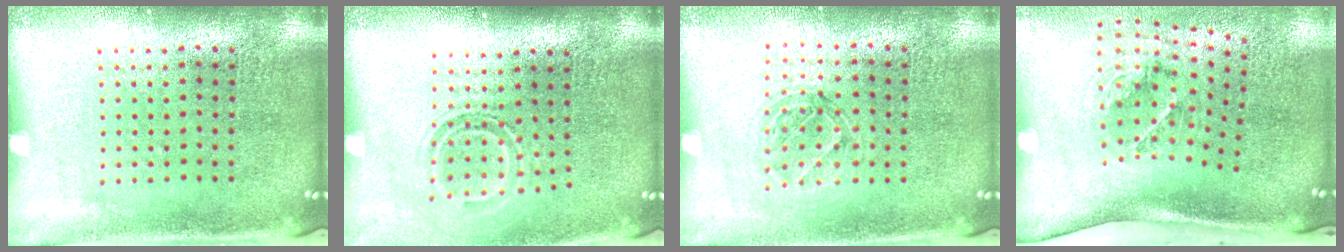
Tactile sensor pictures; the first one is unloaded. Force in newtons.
{"total": 1.6, "press": 1.0, "slide": 1.2}
{"total": 1.2, "press": 1.0, "slide": 0.5}
{"total": 2.0, "press": 1.3, "slide": 1.5}